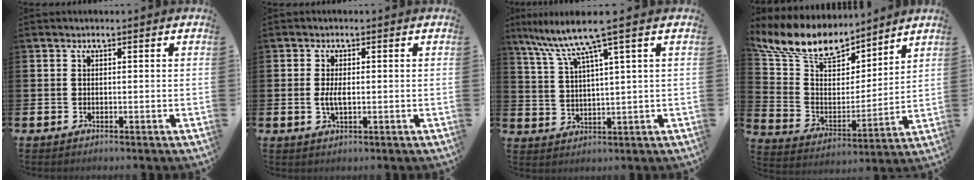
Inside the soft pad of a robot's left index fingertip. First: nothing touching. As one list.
[{"total": 2.5, "force": [0.0, 1.0, 2.3], "torque": [-0.041, 0.001, -0.002]}, {"total": 8.4, "force": [5.8, 0.5, 6.0], "torque": [-0.136, -0.017, 0.099]}, {"total": 12.0, "force": [10.4, 4.5, 3.7], "torque": [-0.121, -0.060, 0.188]}]